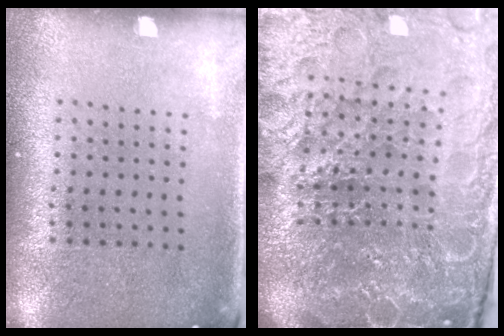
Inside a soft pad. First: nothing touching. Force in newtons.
{"total": 6.7, "press": 5.9, "slide": 3.1}